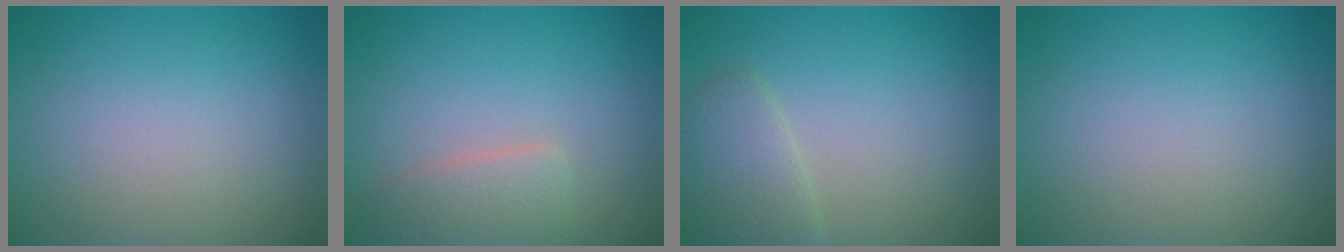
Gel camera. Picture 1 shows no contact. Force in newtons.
{"total": 2.5, "press": 2.5, "slide": 0.1}
{"total": 2.6, "press": 2.6, "slide": 0.2}
{"total": 0.0}